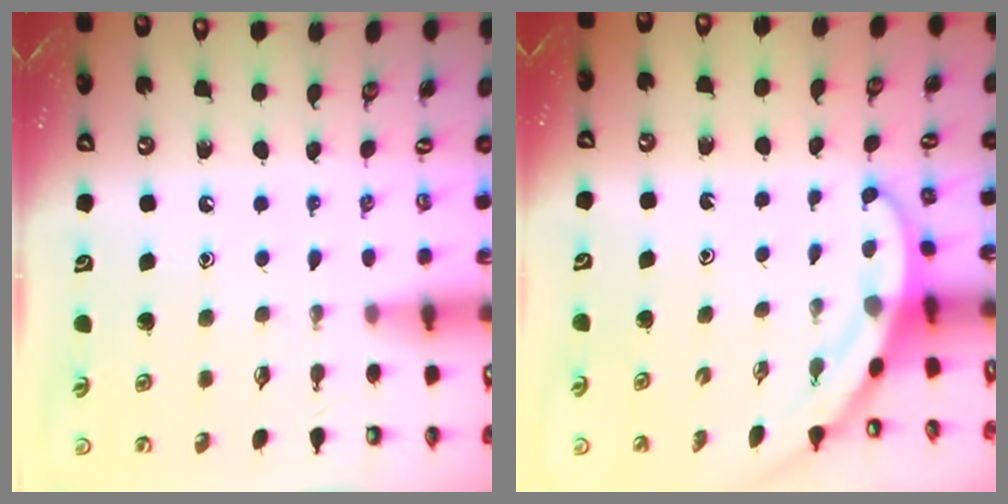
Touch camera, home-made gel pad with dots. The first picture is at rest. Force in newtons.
{"total": 3.4, "press": 3.4, "slide": 0.1}